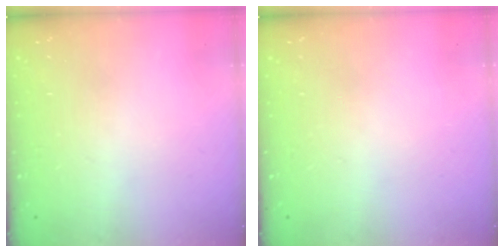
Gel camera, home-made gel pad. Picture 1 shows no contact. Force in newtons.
{"total": 0.0}